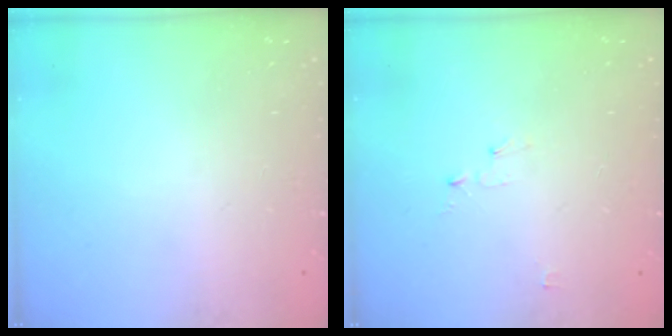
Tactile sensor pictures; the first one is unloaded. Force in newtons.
{"total": 2.8, "press": 2.8, "slide": 0.3}